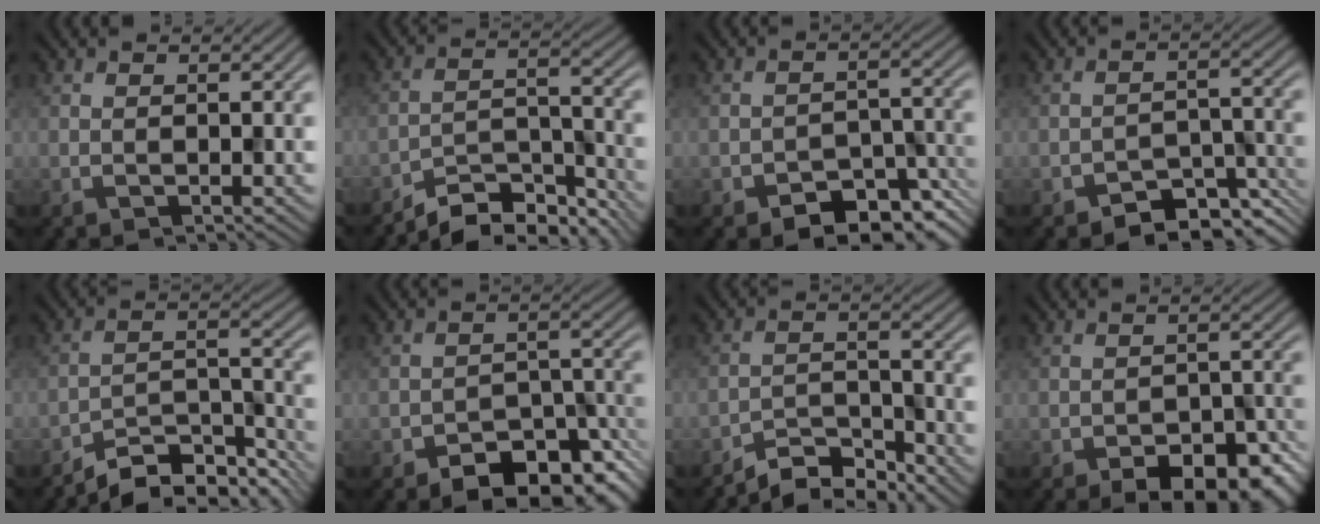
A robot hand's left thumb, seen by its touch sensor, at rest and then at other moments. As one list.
[{"total": 8.0, "force": [-7.2, 1.9, 2.9], "torque": [-0.047, 0.006, -0.130]}, {"total": 7.6, "force": [-5.1, 4.0, 4.1], "torque": [-0.049, -0.012, -0.081]}, {"total": 5.9, "force": [-4.3, 2.8, 3.1], "torque": [-0.039, -0.001, -0.071]}, {"total": 9.1, "force": [-8.1, 2.0, 3.7], "torque": [-0.057, 0.009, -0.141]}, {"total": 9.5, "force": [-6.6, 4.6, 5.0], "torque": [-0.062, -0.004, -0.105]}, {"total": 5.5, "force": [-4.9, 1.4, 2.0], "torque": [-0.033, 0.001, -0.095]}, {"total": 10.0, "force": [-6.8, 4.6, 5.7], "torque": [-0.074, -0.012, -0.089]}]